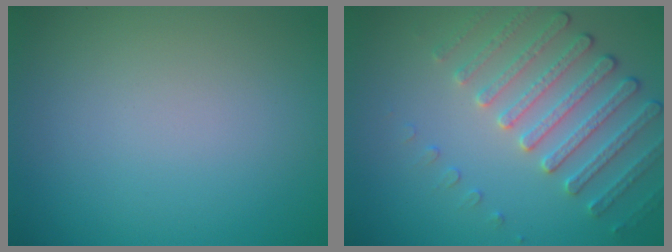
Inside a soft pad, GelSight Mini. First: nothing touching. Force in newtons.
{"total": 4.0, "press": 3.7, "slide": 1.5}